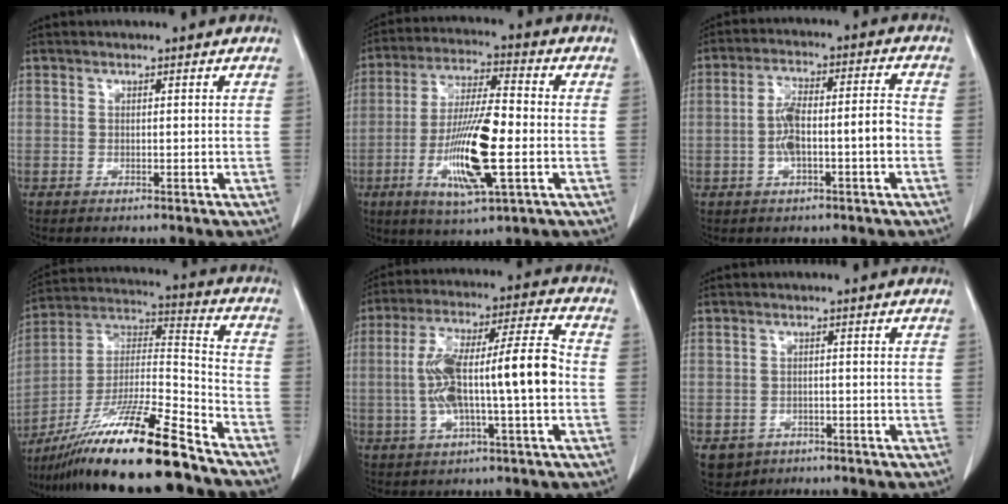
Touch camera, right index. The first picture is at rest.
{"total": 14.2, "force": [-3.5, 2.2, 13.6], "torque": [-0.263, -0.012, -0.063]}
{"total": 8.7, "force": [-1.7, 1.9, 8.4], "torque": [-0.157, 0.026, -0.030]}
{"total": 20.2, "force": [-15.2, 0.2, 13.3], "torque": [-0.258, -0.024, -0.278]}
{"total": 15.4, "force": [-1.4, 2.0, 15.2], "torque": [-0.278, 0.027, -0.023]}
{"total": 4.0, "force": [-2.2, 3.3, 0.7], "torque": [-0.010, 0.003, -0.030]}